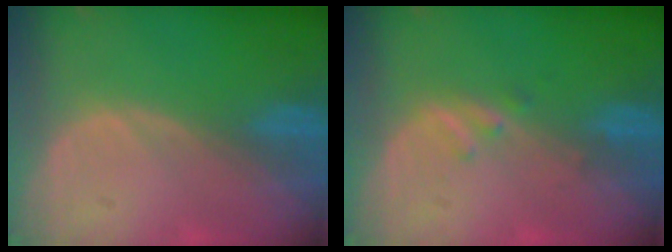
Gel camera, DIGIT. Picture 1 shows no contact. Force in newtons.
{"total": 1.4, "press": 1.4, "slide": 0.2}